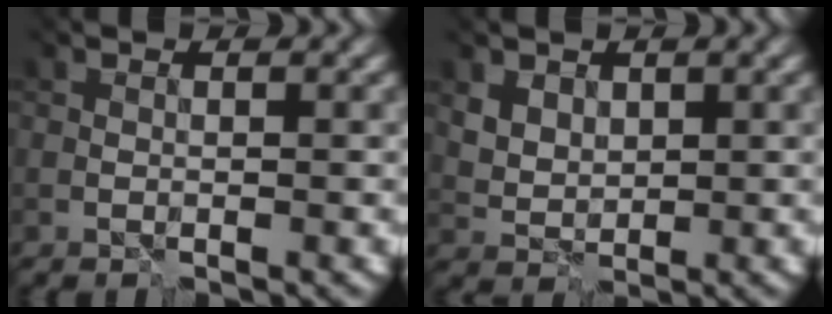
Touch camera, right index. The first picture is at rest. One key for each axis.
{"total": 2.5, "fx": 1.6, "fy": 1.8, "fz": 0.8, "tx": -0.029, "ty": -0.006, "tz": 0.040}